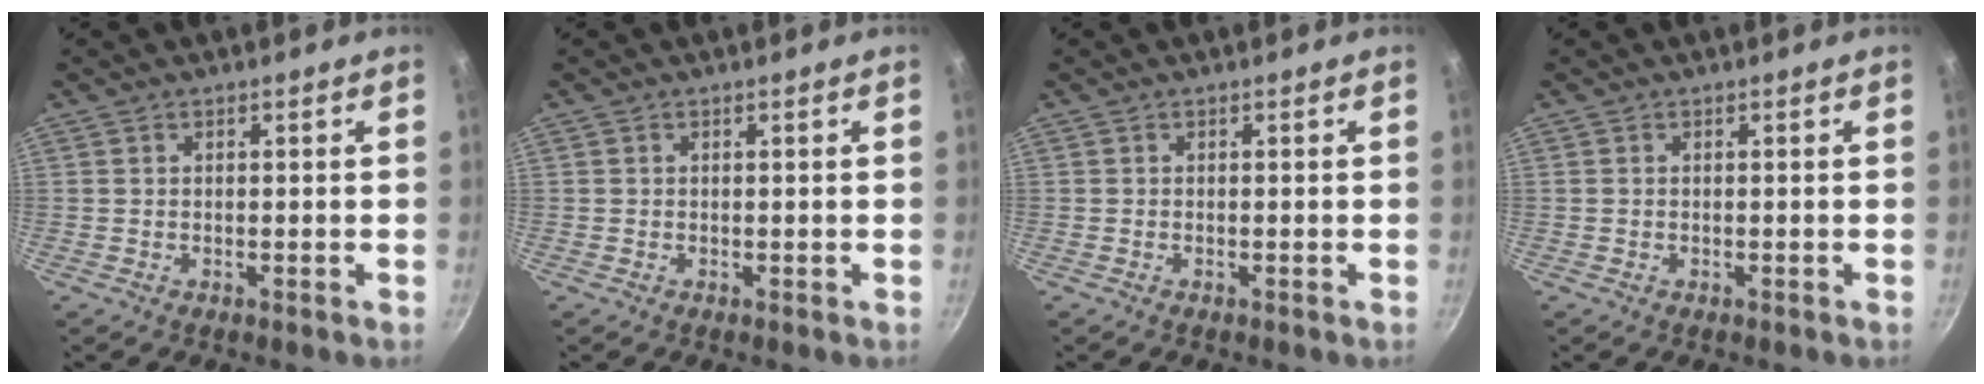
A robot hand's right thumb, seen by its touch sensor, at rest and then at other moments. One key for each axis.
{"total": 0.0}
{"total": 0.0}
{"total": 0.0}